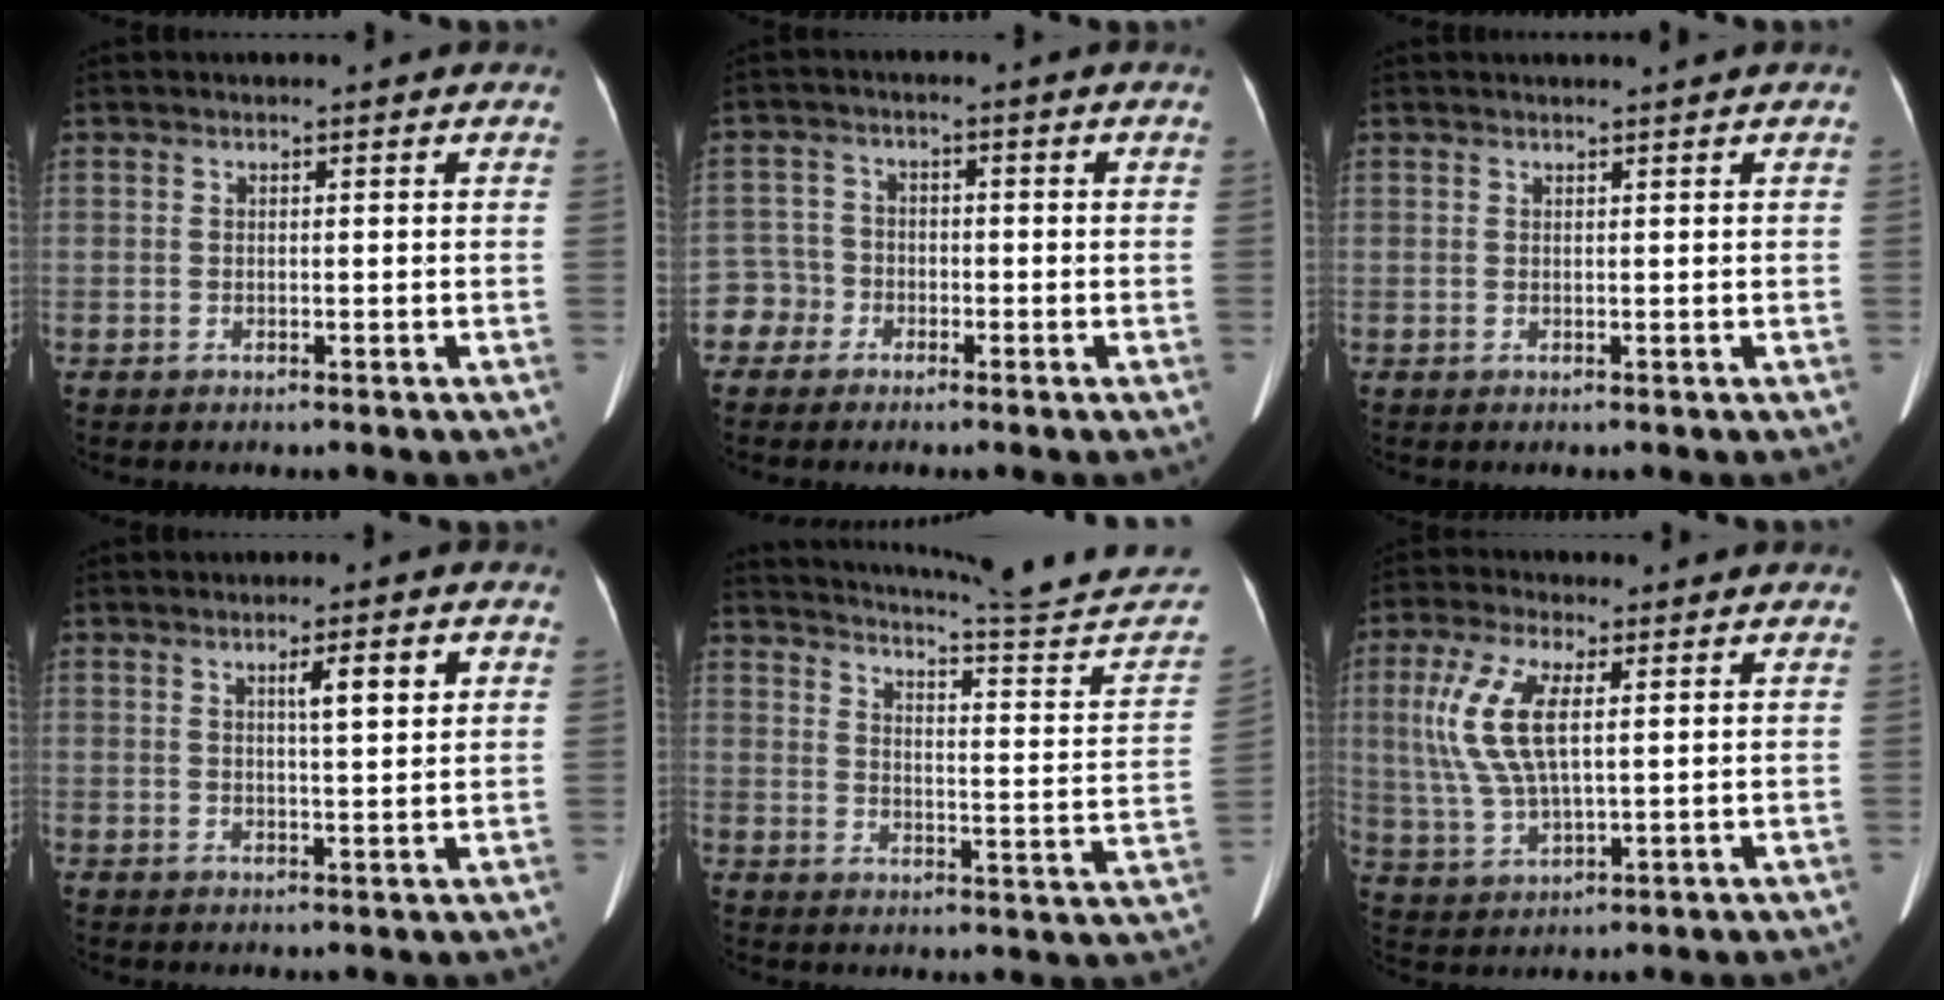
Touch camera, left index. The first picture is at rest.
{"total": 4.0, "force": [-2.4, 3.2, -0.4], "torque": [0.014, 0.013, -0.052]}
{"total": 1.3, "force": [1.1, -0.4, 0.5], "torque": [-0.008, 0.004, 0.024]}
{"total": 4.4, "force": [1.6, 0.4, 4.1], "torque": [-0.065, 0.005, 0.026]}
{"total": 24.9, "force": [23.2, -0.3, 8.9], "torque": [-0.138, -0.093, 0.285]}
{"total": 9.7, "force": [2.2, 3.0, 8.9], "torque": [-0.211, 0.008, 0.048]}